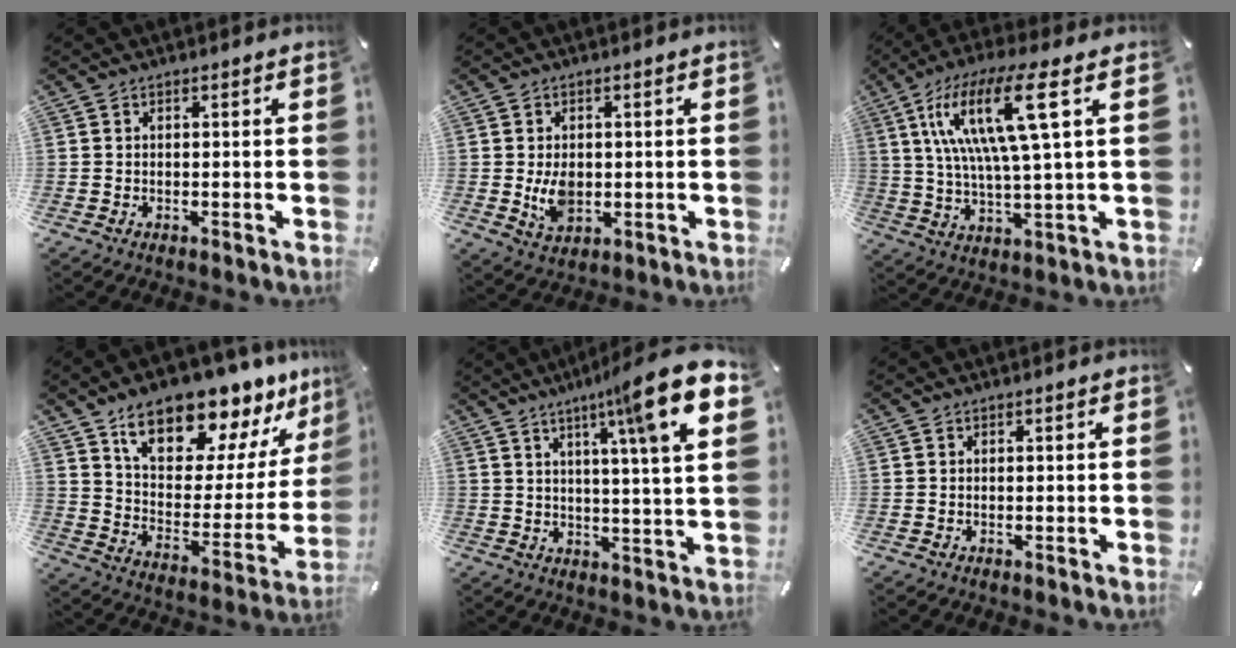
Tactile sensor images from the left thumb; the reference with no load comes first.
{"total": 6.0, "force": [0.0, 4.2, 4.3], "torque": [-0.084, -0.005, -0.004]}
{"total": 17.1, "force": [5.9, 3.1, 15.7], "torque": [-0.330, -0.004, 0.085]}
{"total": 17.0, "force": [14.1, 7.0, 6.4], "torque": [-0.108, -0.115, 0.244]}
{"total": 14.8, "force": [7.8, 0.7, 12.5], "torque": [-0.196, -0.043, 0.110]}
{"total": 0.0}